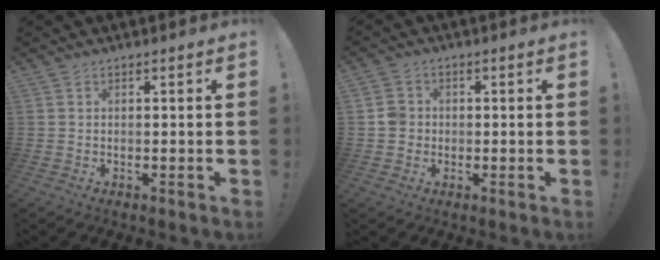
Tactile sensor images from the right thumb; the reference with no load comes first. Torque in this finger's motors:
{"motor_torque": [0.06, 0.06, -0.25, 0.13, 0.10]}